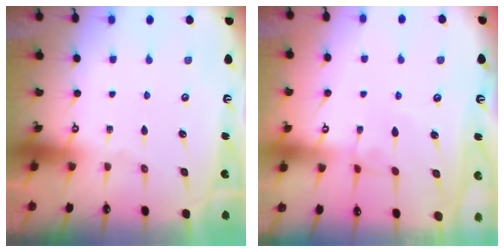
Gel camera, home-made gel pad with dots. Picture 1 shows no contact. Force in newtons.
{"total": 2.8, "press": 2.8, "slide": 0.2}